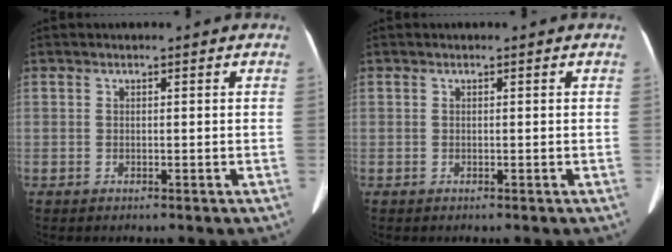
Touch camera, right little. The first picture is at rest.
{"total": 0.0}